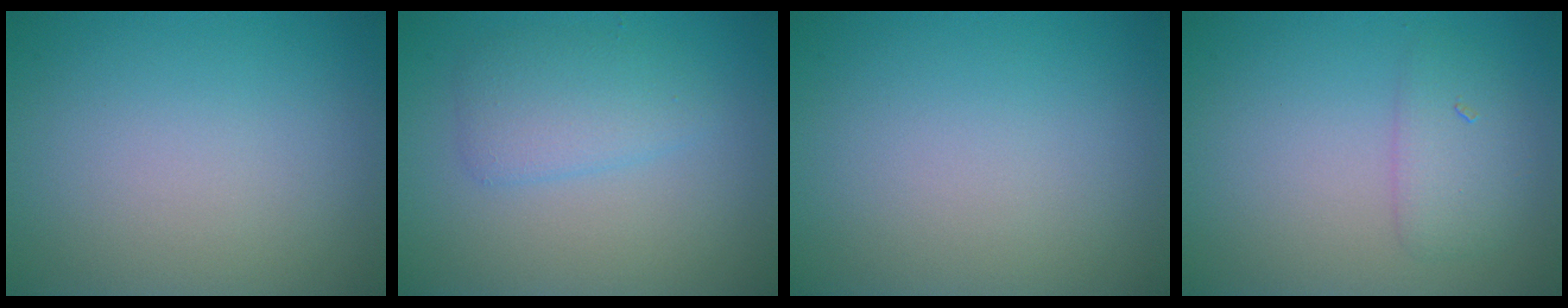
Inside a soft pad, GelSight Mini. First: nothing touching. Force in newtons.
{"total": 2.8, "press": 2.8, "slide": 0.1}
{"total": 0.0}
{"total": 2.1, "press": 2.1, "slide": 0.1}